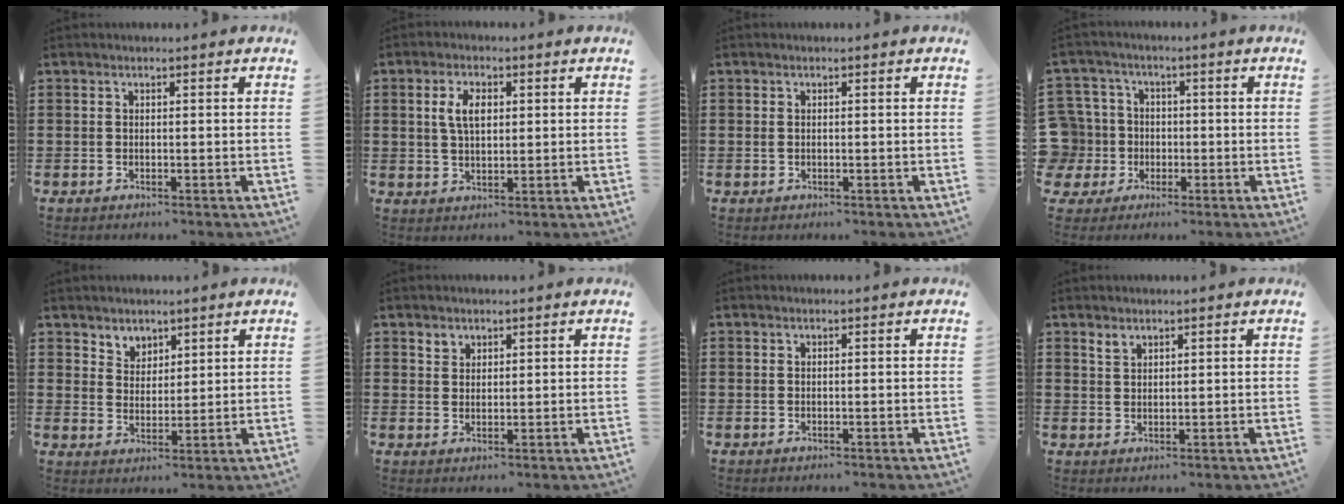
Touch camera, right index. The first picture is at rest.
{"total": 4.5, "force": [1.1, 2.3, 3.7], "torque": [-0.080, 0.011, 0.018]}
{"total": 0.6, "force": [0.0, 0.4, 0.5], "torque": [-0.012, 0.002, 0.000]}
{"total": 7.0, "force": [-0.8, 6.8, 1.6], "torque": [-0.085, 0.007, -0.018]}
{"total": 3.6, "force": [2.9, 2.1, -0.2], "torque": [-0.011, 0.000, 0.055]}
{"total": 1.8, "force": [1.5, 1.1, 0.0], "torque": [-0.006, 0.004, 0.030]}
{"total": 0.0}
{"total": 1.6, "force": [1.4, 0.7, 0.5], "torque": [-0.013, 0.000, 0.027]}